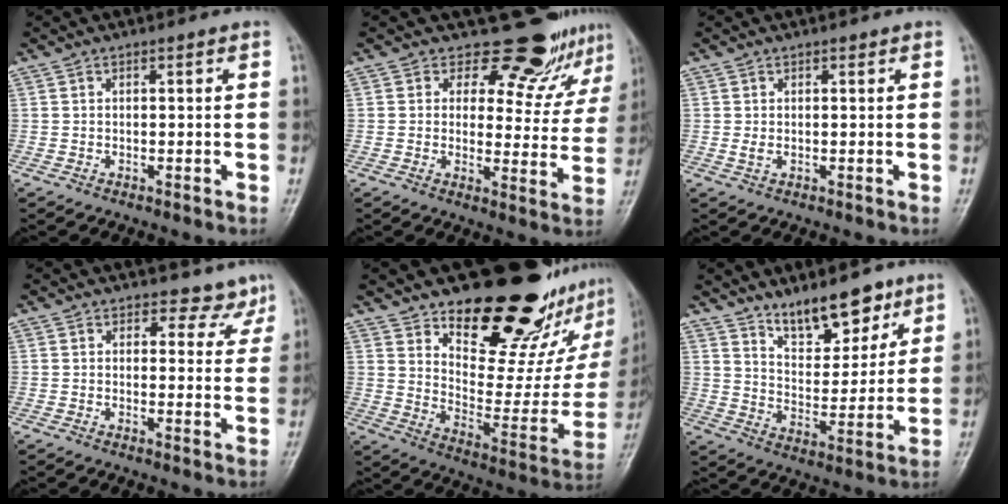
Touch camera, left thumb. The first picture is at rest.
{"total": 11.9, "force": [10.4, 5.3, 2.5], "torque": [0.018, -0.081, 0.114]}
{"total": 1.4, "force": [0.4, 0.9, 1.1], "torque": [-0.017, -0.004, 0.011]}
{"total": 5.4, "force": [4.5, 2.9, 0.2], "torque": [0.031, -0.029, 0.038]}
{"total": 27.8, "force": [18.9, 11.9, 16.6], "torque": [-0.196, -0.119, 0.275]}
{"total": 11.4, "force": [8.4, 5.0, 6.0], "torque": [-0.061, -0.066, 0.146]}